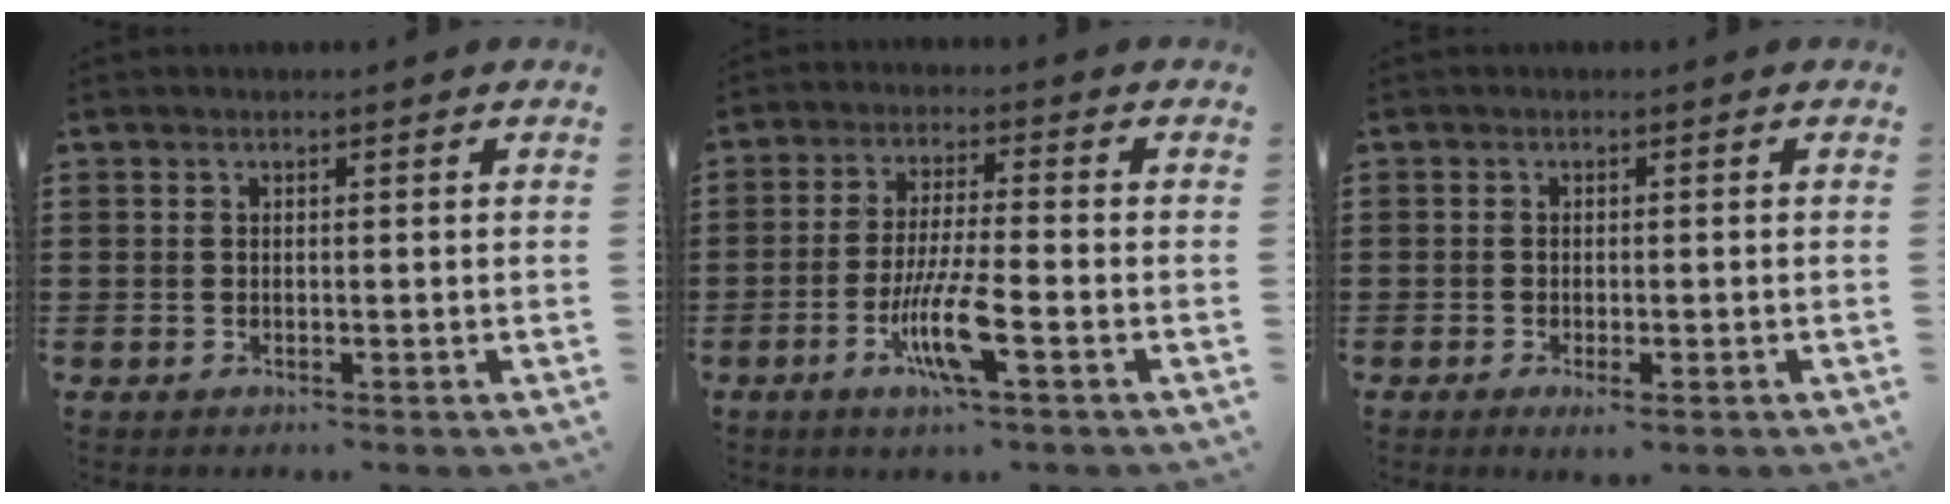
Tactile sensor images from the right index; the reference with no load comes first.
{"total": 8.1, "force": [-3.2, 1.0, 7.4], "torque": [-0.145, -0.012, -0.061]}
{"total": 1.0, "force": [-0.8, 0.1, 0.6], "torque": [-0.013, -0.004, -0.014]}